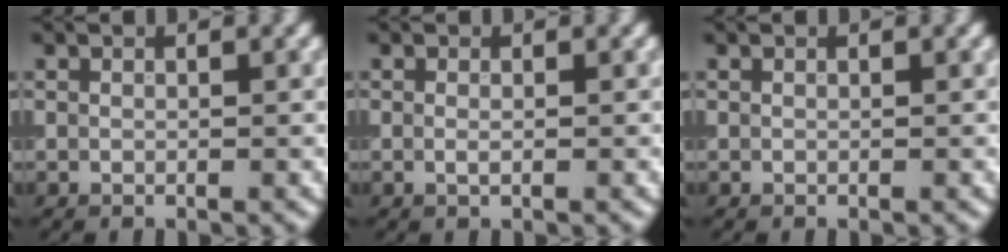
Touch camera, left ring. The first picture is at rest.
{"total": 0.8, "force": [-0.1, 0.2, 0.7], "torque": [-0.014, -0.003, -0.001]}
{"total": 0.0}